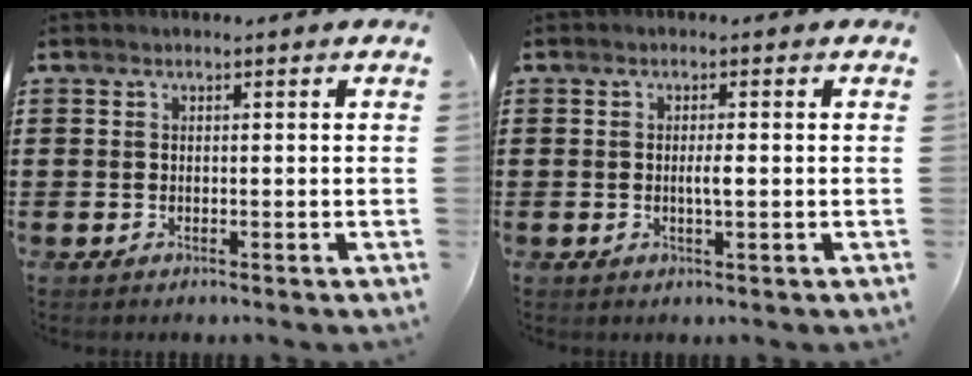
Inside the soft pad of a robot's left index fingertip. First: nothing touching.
{"total": 1.9, "force": [-0.1, 0.2, 1.9], "torque": [-0.036, -0.002, -0.003]}